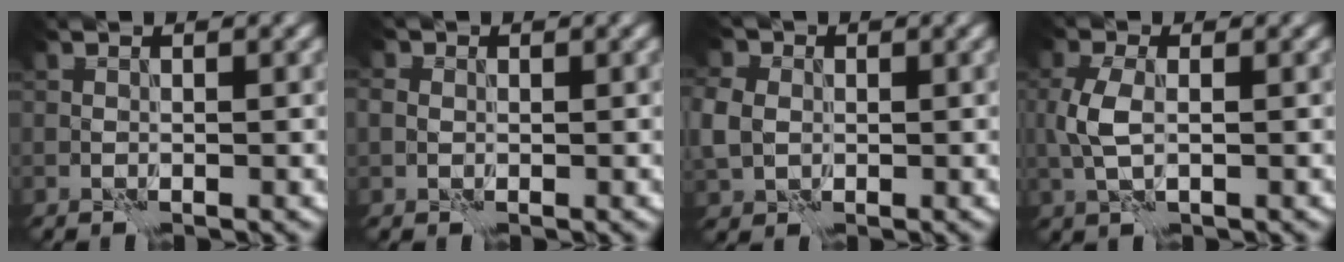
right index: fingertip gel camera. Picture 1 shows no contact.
{"total": 1.2, "force": [0.0, 1.2, 0.3], "torque": [-0.004, 0.001, -0.003]}
{"total": 4.5, "force": [0.1, 3.8, 2.4], "torque": [-0.071, 0.006, -0.002]}
{"total": 2.7, "force": [0.2, 1.3, 2.4], "torque": [-0.060, 0.000, 0.005]}